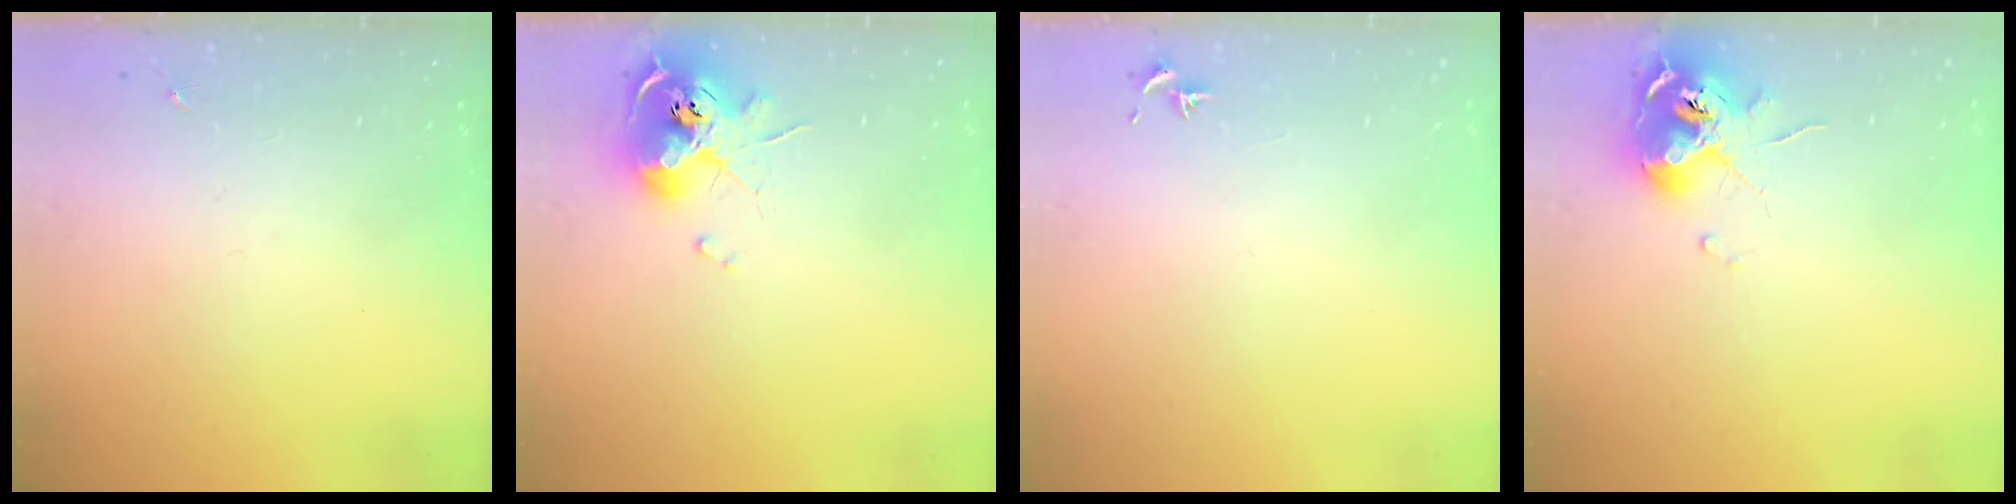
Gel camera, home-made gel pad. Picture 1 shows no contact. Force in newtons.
{"total": 13.1, "press": 13.0, "slide": 1.8}
{"total": 0.8, "press": 0.7, "slide": 0.3}
{"total": 10.8, "press": 10.7, "slide": 1.2}